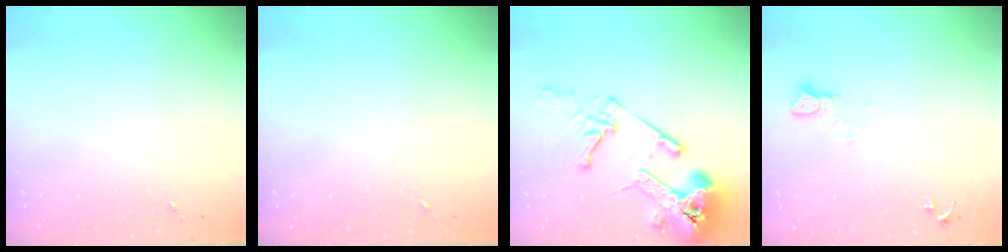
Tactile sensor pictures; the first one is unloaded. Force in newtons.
{"total": 0.0}
{"total": 16.7, "press": 16.5, "slide": 2.2}
{"total": 2.4, "press": 2.4, "slide": 0.2}